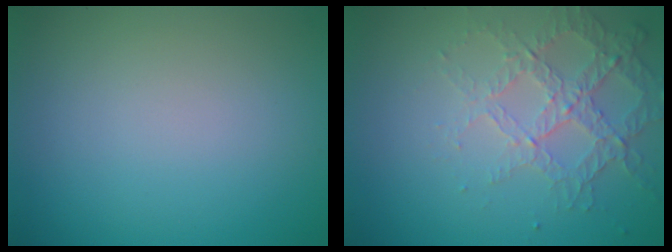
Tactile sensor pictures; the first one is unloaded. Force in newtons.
{"total": 4.2, "press": 3.0, "slide": 2.9}